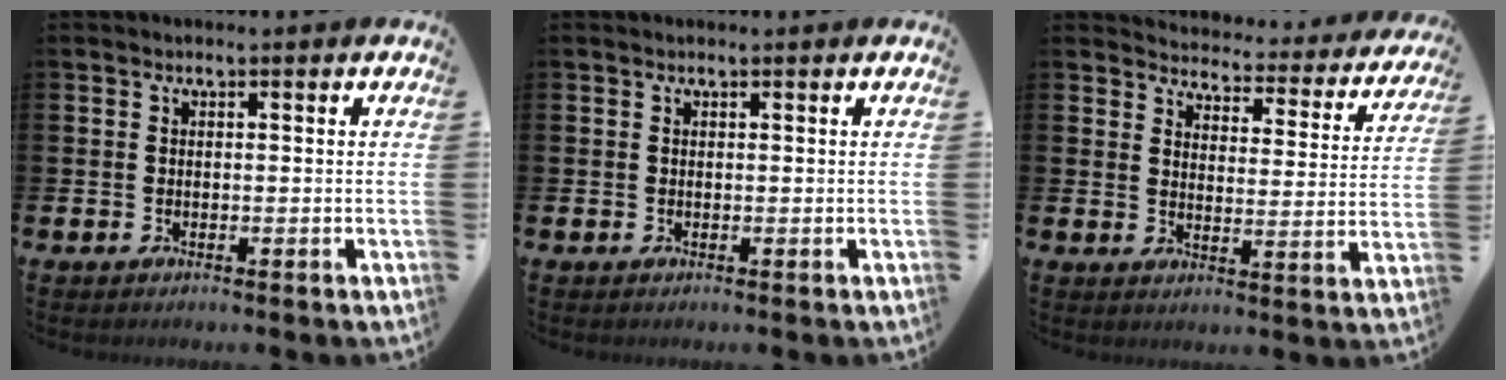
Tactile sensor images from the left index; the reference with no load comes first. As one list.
[{"total": 0.0}, {"total": 3.9, "force": [3.7, 0.9, 0.4], "torque": [-0.026, -0.039, 0.057]}]